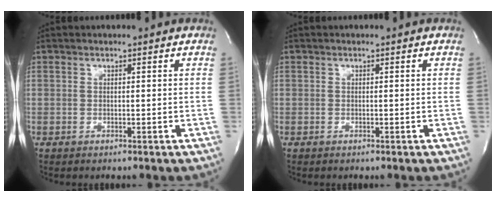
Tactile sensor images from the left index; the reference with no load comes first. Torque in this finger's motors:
{"motor_torque": [0.01, -0.01, 0.00, 0.00]}